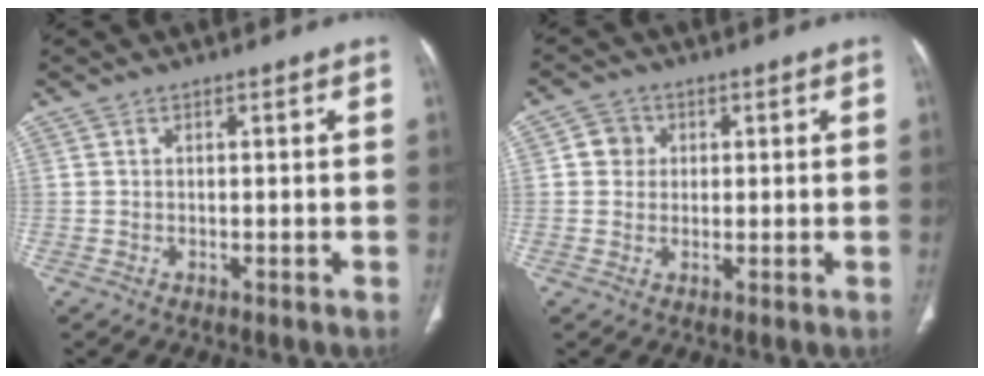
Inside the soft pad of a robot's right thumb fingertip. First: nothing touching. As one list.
[{"total": 3.8, "force": [0.8, 3.6, 1.1], "torque": [0.003, 0.003, 0.010]}]